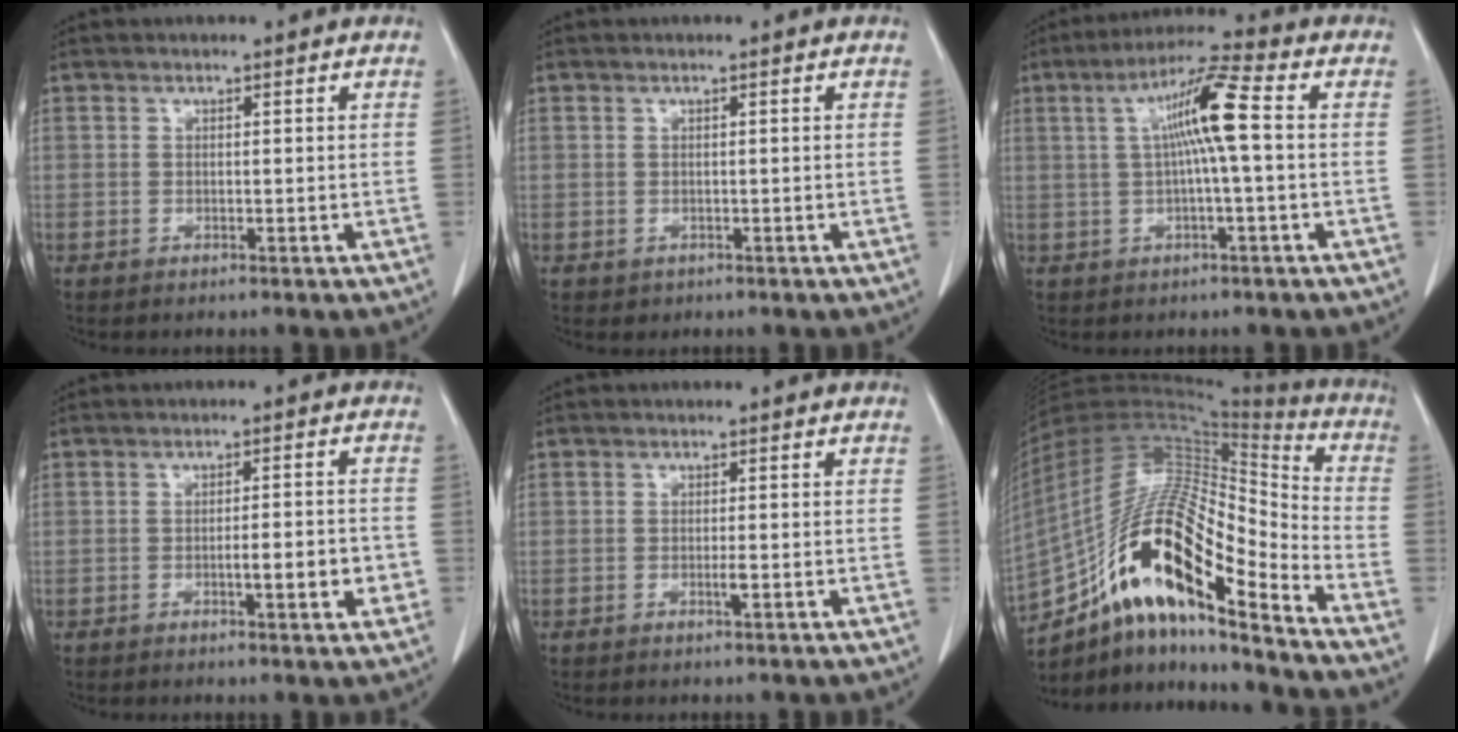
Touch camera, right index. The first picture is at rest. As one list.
[{"total": 0.6, "force": [-0.1, 0.6, 0.2], "torque": [-0.002, 0.002, 0.002]}, {"total": 8.8, "force": [1.0, 0.0, 8.7], "torque": [-0.161, 0.020, 0.015]}, {"total": 5.2, "force": [-1.5, 1.0, 4.9], "torque": [-0.070, 0.003, -0.014]}, {"total": 1.1, "force": [-0.3, 0.1, 1.1], "torque": [-0.023, -0.001, -0.004]}, {"total": 22.3, "force": [-12.6, 4.7, 17.8], "torque": [-0.338, 0.006, -0.219]}]